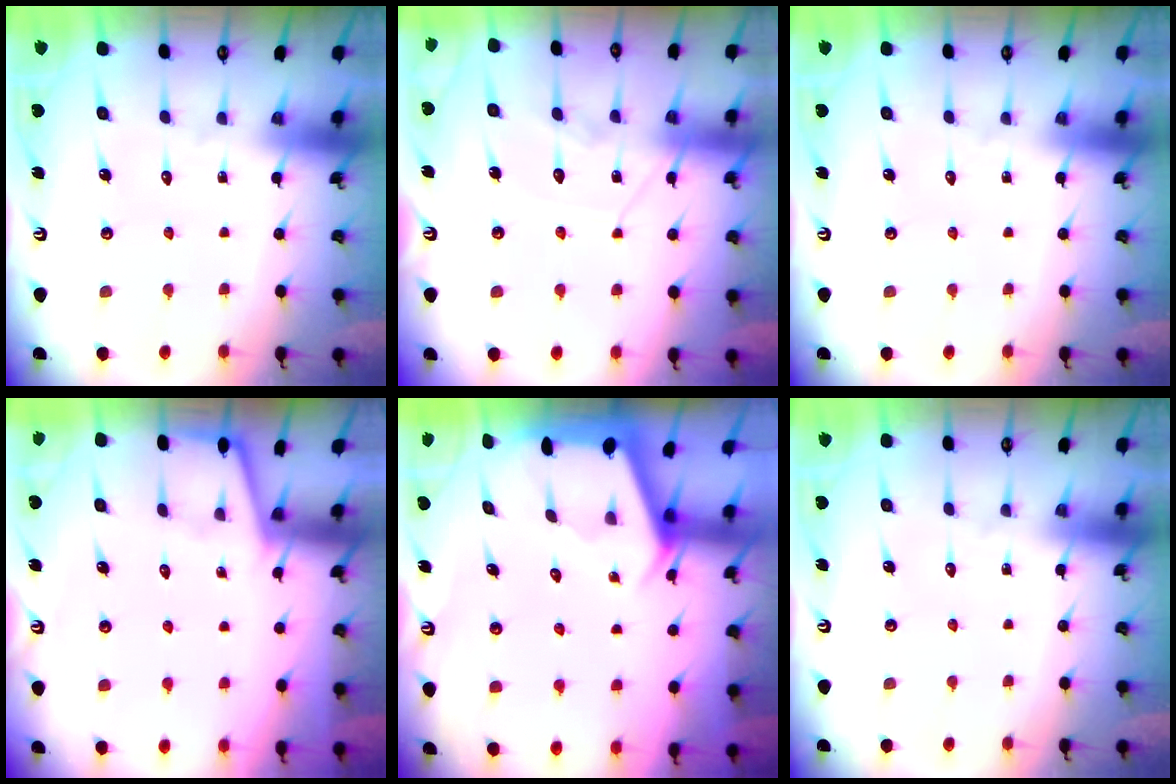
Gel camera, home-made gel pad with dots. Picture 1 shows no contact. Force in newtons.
{"total": 10.1, "press": 10.1, "slide": 0.8}
{"total": 0.0}
{"total": 2.3, "press": 2.3, "slide": 0.3}
{"total": 2.4, "press": 2.3, "slide": 0.3}
{"total": 0.0}